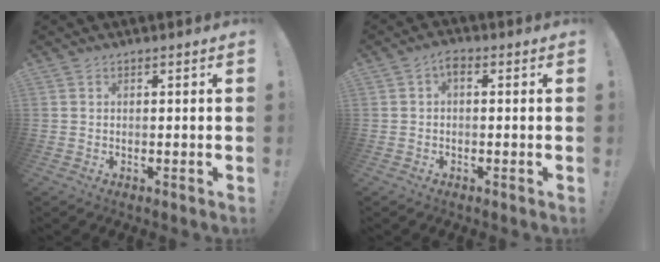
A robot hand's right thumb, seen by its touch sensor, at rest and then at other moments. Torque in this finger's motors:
{"motor_torque": [-0.11, 0.11, -0.02, -0.02, 0.05]}